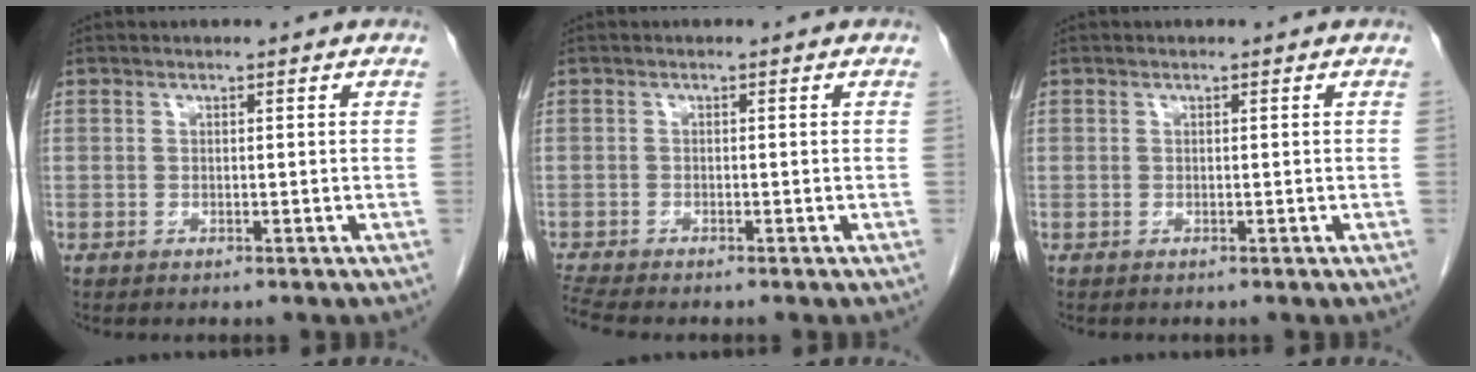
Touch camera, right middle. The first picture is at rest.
{"total": 2.6, "force": [-2.4, -0.5, 0.6], "torque": [-0.025, -0.016, -0.048]}
{"total": 0.0}